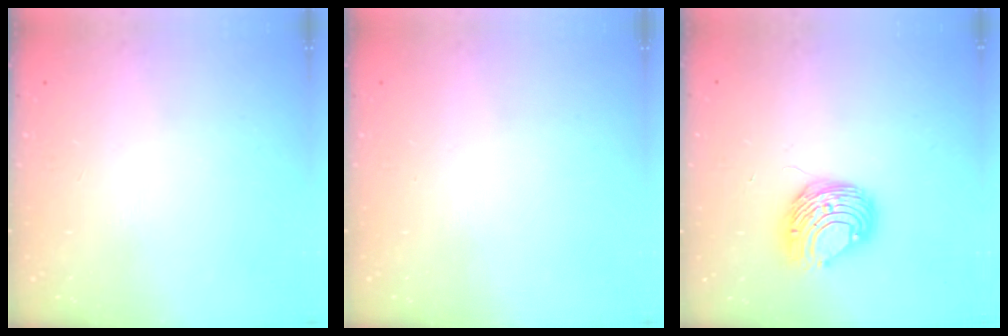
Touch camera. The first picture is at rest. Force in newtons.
{"total": 0.0}
{"total": 8.8, "press": 8.7, "slide": 0.5}